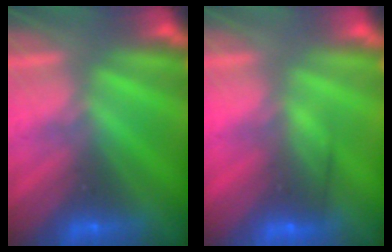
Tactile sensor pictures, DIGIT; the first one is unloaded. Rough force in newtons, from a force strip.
{"total": 2.8}